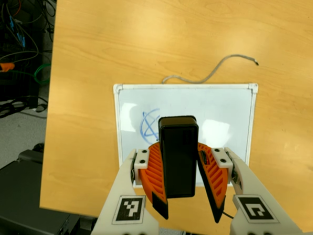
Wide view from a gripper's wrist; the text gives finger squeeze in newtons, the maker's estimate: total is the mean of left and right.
{"total": 6.9, "left": 7.6, "right": 6.3}